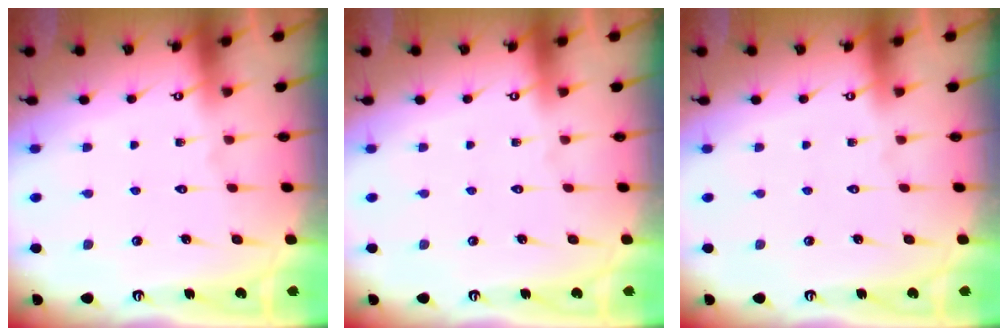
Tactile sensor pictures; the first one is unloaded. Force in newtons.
{"total": 0.0}
{"total": 0.0}